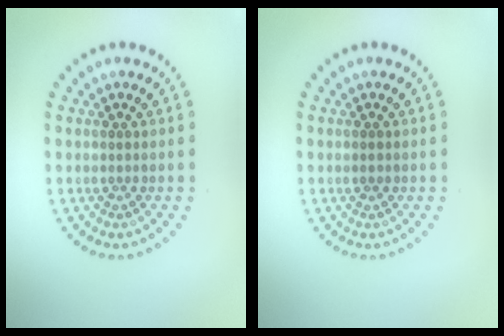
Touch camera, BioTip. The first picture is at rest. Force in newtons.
{"total": 0.7, "press": 0.7, "slide": 0.2}